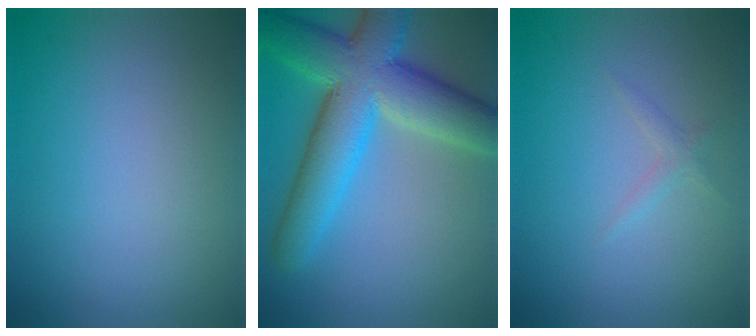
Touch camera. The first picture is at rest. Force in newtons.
{"total": 10.1, "press": 10.0, "slide": 0.6}
{"total": 0.9, "press": 0.9, "slide": 0.0}